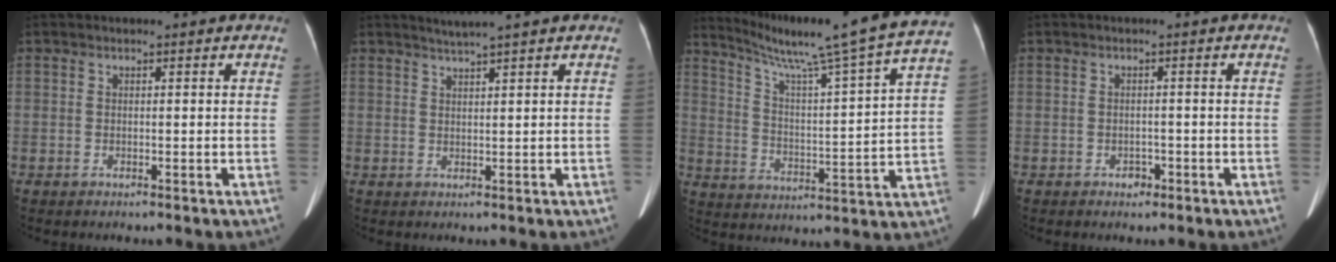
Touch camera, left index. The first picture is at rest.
{"total": 3.2, "force": [2.7, -0.9, 1.5], "torque": [-0.023, 0.010, 0.047]}
{"total": 23.6, "force": [19.3, -1.7, 13.4], "torque": [-0.218, -0.035, 0.264]}
{"total": 1.2, "force": [-0.8, 0.9, 0.4], "torque": [-0.006, 0.003, -0.010]}